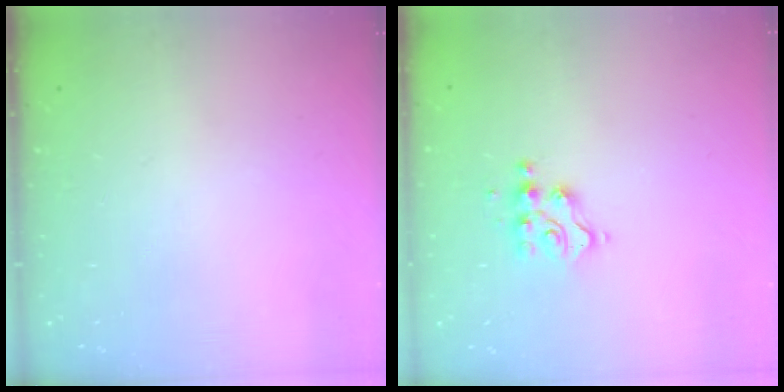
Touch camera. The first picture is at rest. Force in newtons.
{"total": 5.5, "press": 5.5, "slide": 0.3}